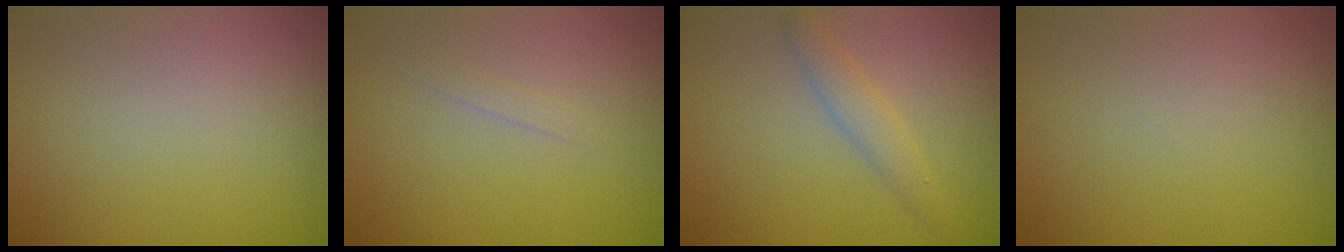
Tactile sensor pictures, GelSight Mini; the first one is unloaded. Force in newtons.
{"total": 0.6, "press": 0.6, "slide": 0.0}
{"total": 2.1, "press": 2.1, "slide": 0.0}
{"total": 0.0}